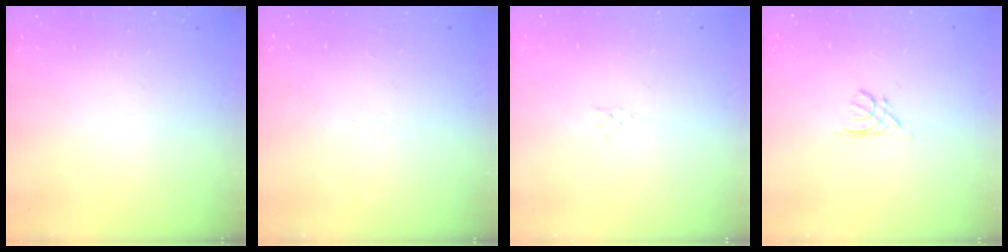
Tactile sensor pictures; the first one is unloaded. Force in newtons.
{"total": 1.6, "press": 1.5, "slide": 0.4}
{"total": 2.0, "press": 2.0, "slide": 0.3}
{"total": 2.5, "press": 2.5, "slide": 0.6}